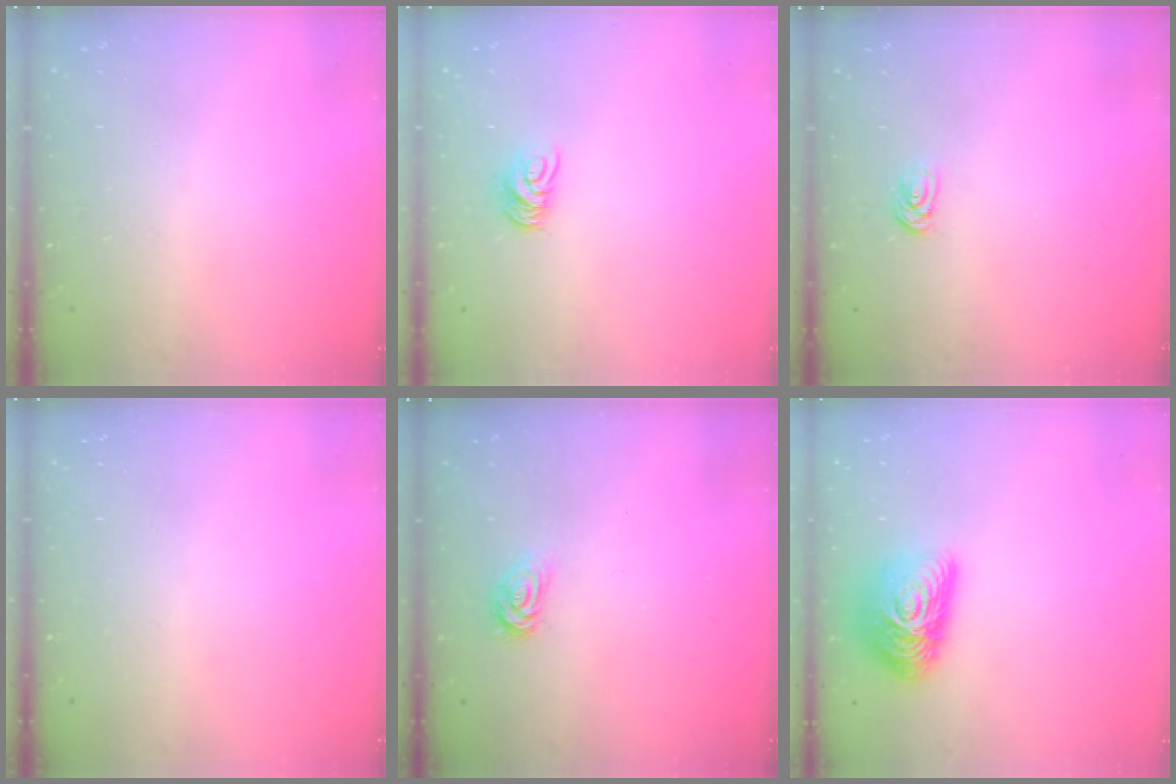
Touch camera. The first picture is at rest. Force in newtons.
{"total": 7.5, "press": 7.5, "slide": 0.5}
{"total": 2.0, "press": 2.0, "slide": 0.3}
{"total": 0.0}
{"total": 2.6, "press": 2.6, "slide": 0.4}
{"total": 15.9, "press": 15.9, "slide": 0.8}